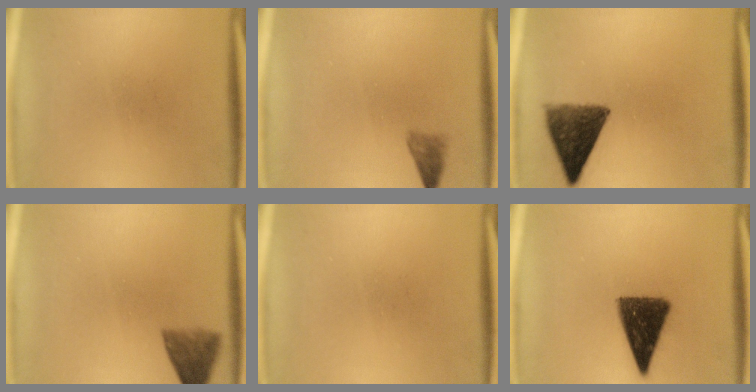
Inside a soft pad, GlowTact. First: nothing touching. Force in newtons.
{"total": 1.9}
{"total": 9.3}
{"total": 4.8}
{"total": 0.0}
{"total": 12.0}